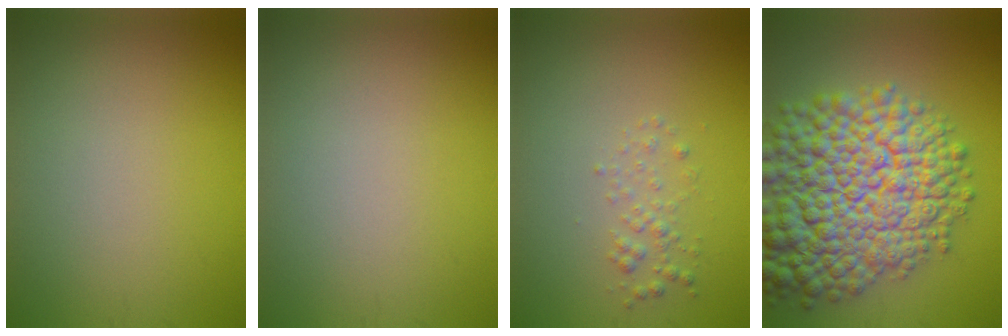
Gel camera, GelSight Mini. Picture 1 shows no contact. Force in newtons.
{"total": 0.0}
{"total": 1.3, "press": 1.3, "slide": 0.0}
{"total": 14.9, "press": 14.9, "slide": 0.6}